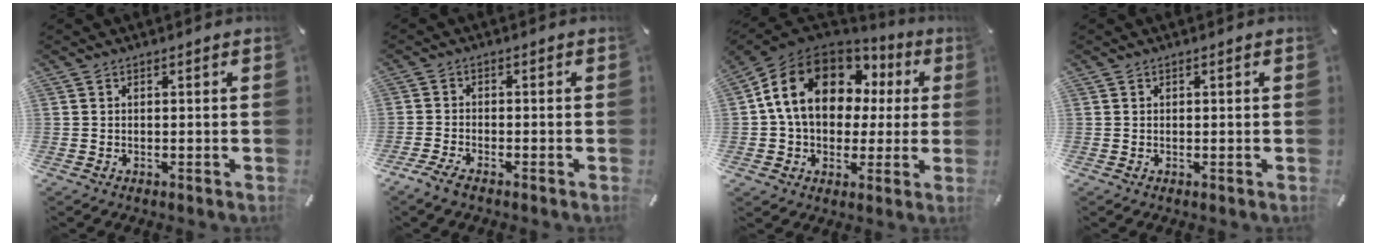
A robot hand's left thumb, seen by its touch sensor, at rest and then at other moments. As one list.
[{"total": 3.0, "force": [-2.4, 0.9, 1.6], "torque": [-0.045, 0.005, -0.052]}, {"total": 17.0, "force": [4.6, 13.0, 10.0], "torque": [-0.211, -0.008, 0.087]}, {"total": 0.0}]